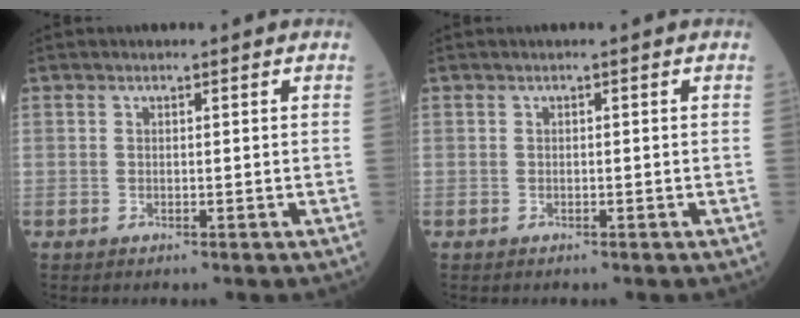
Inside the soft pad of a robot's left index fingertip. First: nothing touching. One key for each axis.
{"total": 0.0}